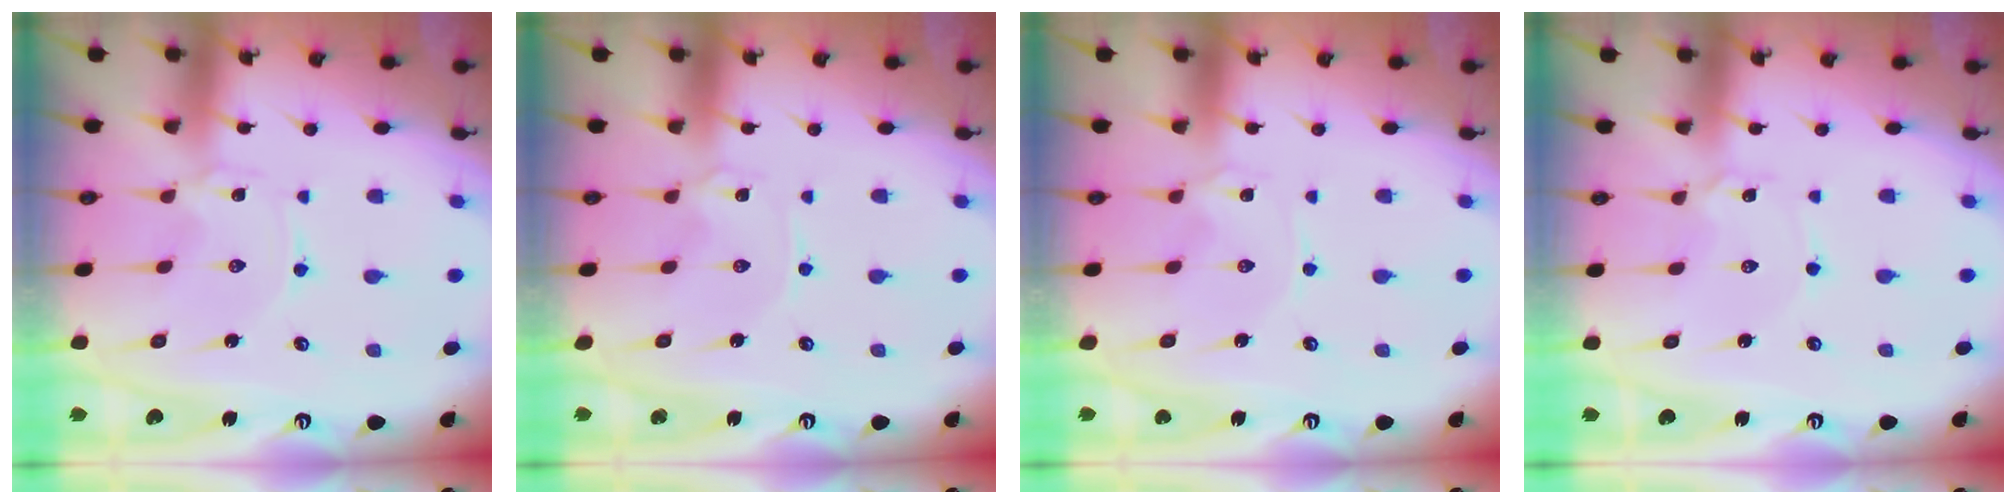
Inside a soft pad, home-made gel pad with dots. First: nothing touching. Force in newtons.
{"total": 0.0}
{"total": 0.0}
{"total": 2.7, "press": 2.7, "slide": 0.2}